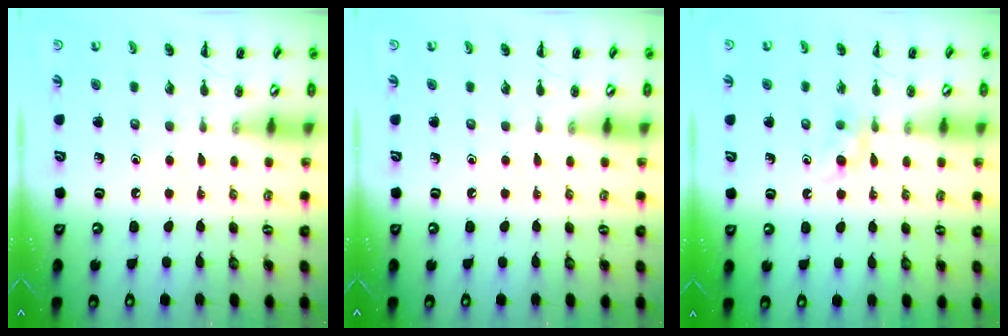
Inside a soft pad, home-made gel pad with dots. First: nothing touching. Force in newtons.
{"total": 0.0}
{"total": 4.1, "press": 3.9, "slide": 1.4}